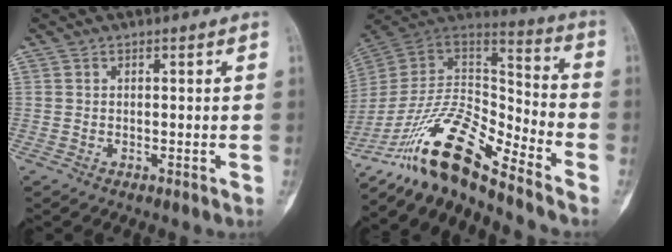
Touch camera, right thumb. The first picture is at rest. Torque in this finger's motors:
{"motor_torque": [2.78, 0.53, 1.48, -1.29, 0.18]}